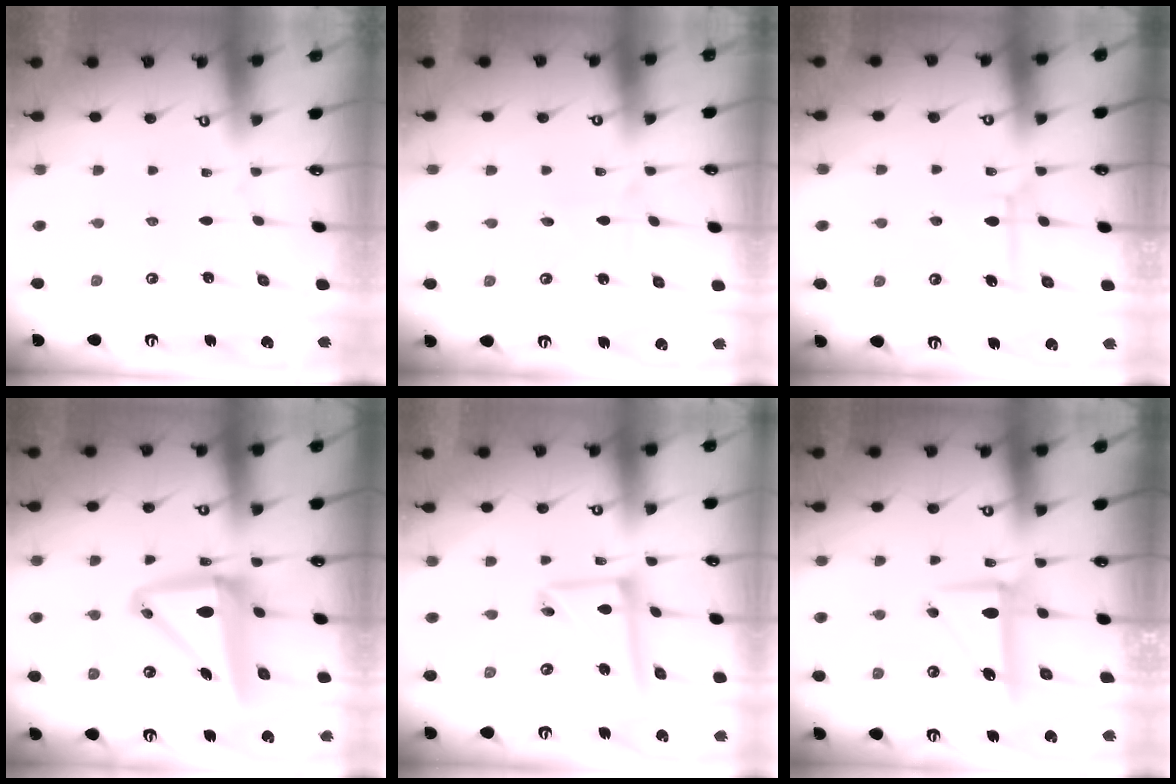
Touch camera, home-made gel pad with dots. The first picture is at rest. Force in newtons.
{"total": 2.7, "press": 2.7, "slide": 0.3}
{"total": 8.0, "press": 8.0, "slide": 0.6}
{"total": 12.3, "press": 11.9, "slide": 2.8}
{"total": 12.1, "press": 12.0, "slide": 1.3}
{"total": 8.3, "press": 8.3, "slide": 0.6}